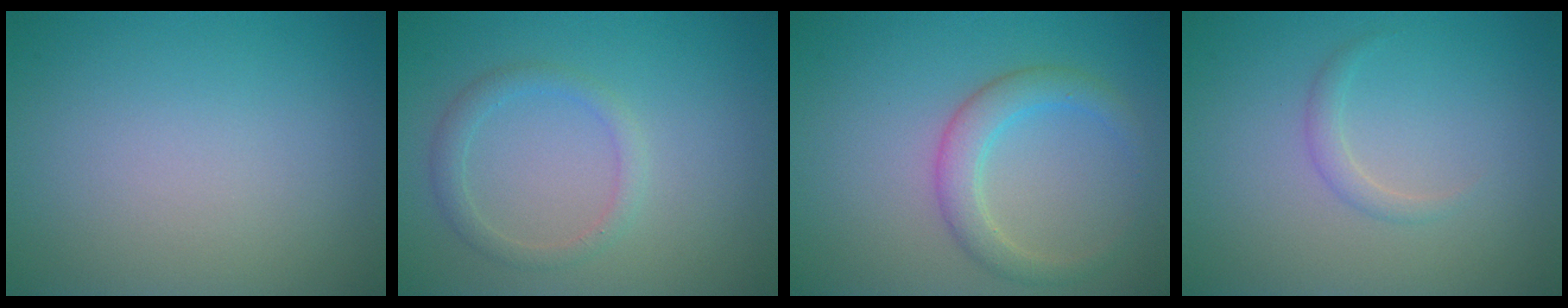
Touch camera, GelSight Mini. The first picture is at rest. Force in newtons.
{"total": 1.8, "press": 1.8, "slide": 0.2}
{"total": 3.1, "press": 3.1, "slide": 0.3}
{"total": 1.1, "press": 1.1, "slide": 0.1}